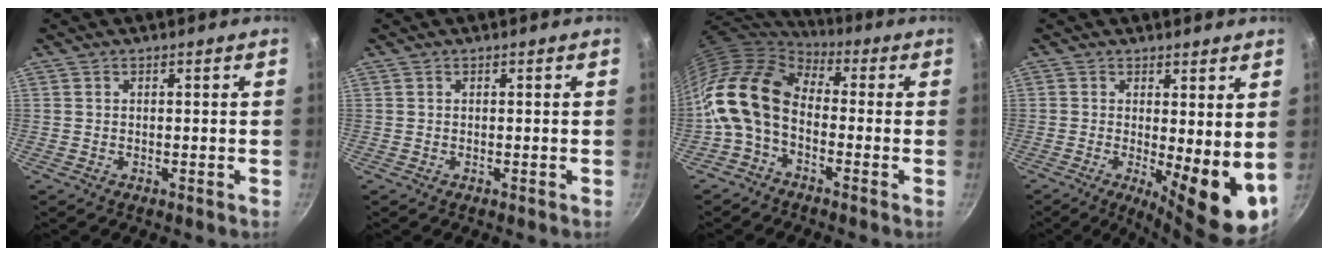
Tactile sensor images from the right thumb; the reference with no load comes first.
{"total": 0.0}
{"total": 14.6, "force": [-2.0, 9.5, 10.8], "torque": [-0.193, 0.032, -0.059]}
{"total": 11.2, "force": [-0.4, 3.4, 10.6], "torque": [-0.126, -0.019, 0.003]}